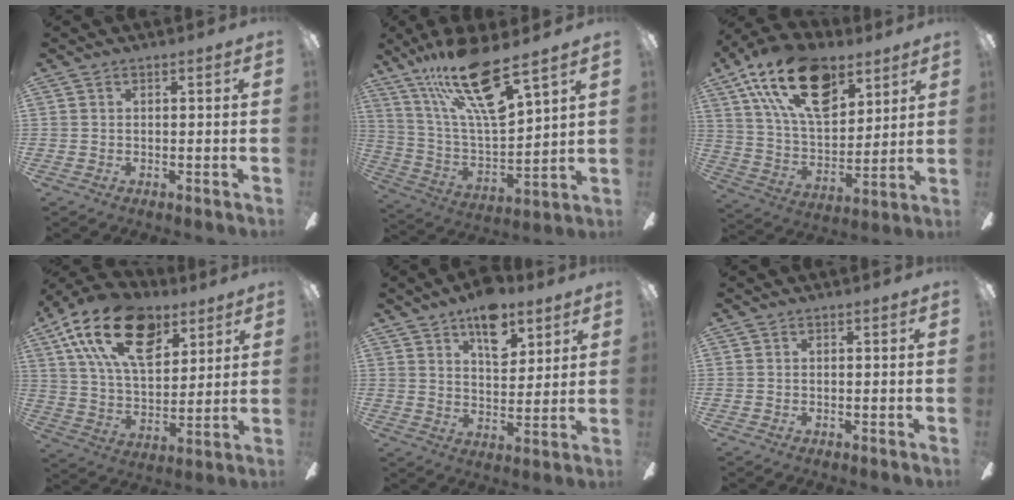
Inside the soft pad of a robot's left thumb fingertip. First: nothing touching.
{"total": 21.2, "force": [13.7, 5.4, 15.2], "torque": [-0.293, -0.078, 0.226]}
{"total": 23.1, "force": [12.5, 12.1, 15.2], "torque": [-0.275, -0.049, 0.219]}
{"total": 22.7, "force": [11.7, 12.5, 14.9], "torque": [-0.266, -0.039, 0.203]}
{"total": 12.1, "force": [7.6, 6.3, 7.0], "torque": [-0.090, -0.031, 0.130]}
{"total": 0.0}